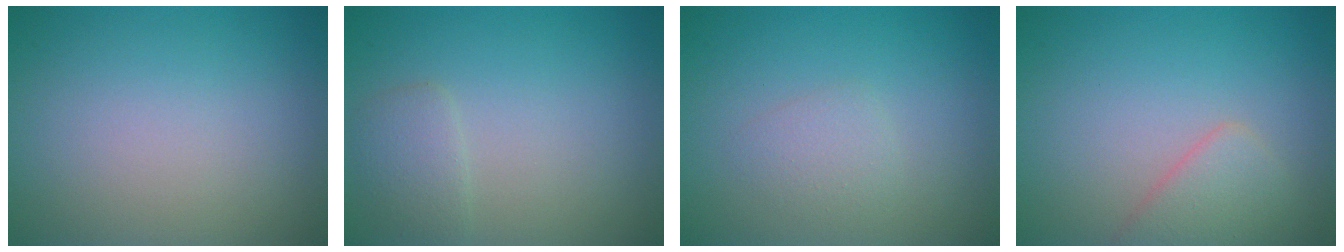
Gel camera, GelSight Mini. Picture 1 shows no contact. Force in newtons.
{"total": 1.7, "press": 1.7, "slide": 0.1}
{"total": 1.4, "press": 1.4, "slide": 0.1}
{"total": 2.5, "press": 2.5, "slide": 0.2}